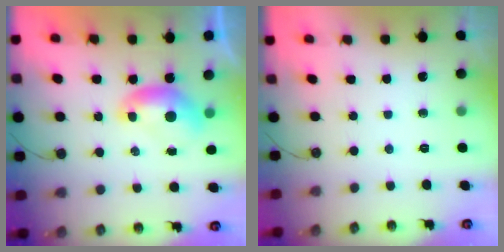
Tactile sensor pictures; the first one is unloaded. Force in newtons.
{"total": 0.0}